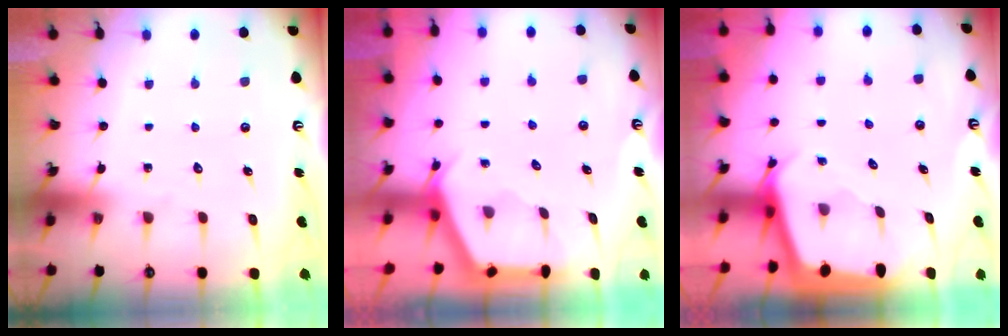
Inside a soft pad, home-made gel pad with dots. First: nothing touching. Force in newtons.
{"total": 2.8, "press": 2.8, "slide": 0.4}
{"total": 2.2, "press": 2.2, "slide": 0.2}